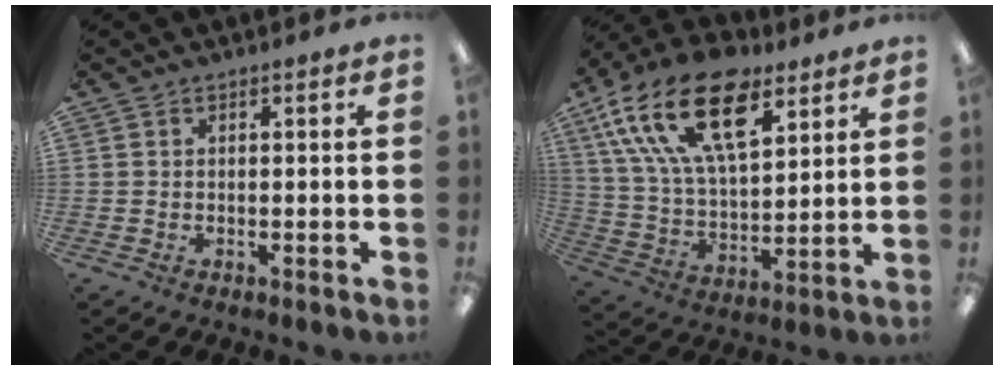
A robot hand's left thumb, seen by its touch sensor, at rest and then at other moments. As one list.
[{"total": 22.5, "force": [12.4, 10.8, 15.4], "torque": [-0.298, -0.052, 0.217]}]